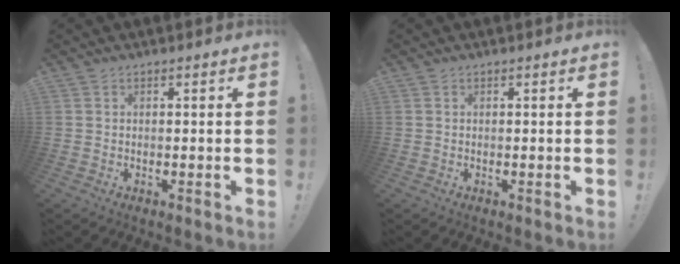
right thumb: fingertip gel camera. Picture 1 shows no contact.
{"total": 0.0}